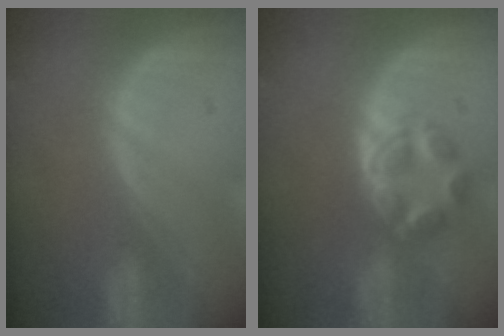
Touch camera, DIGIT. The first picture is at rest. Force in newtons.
{"total": 5.6, "press": 5.3, "slide": 1.7}